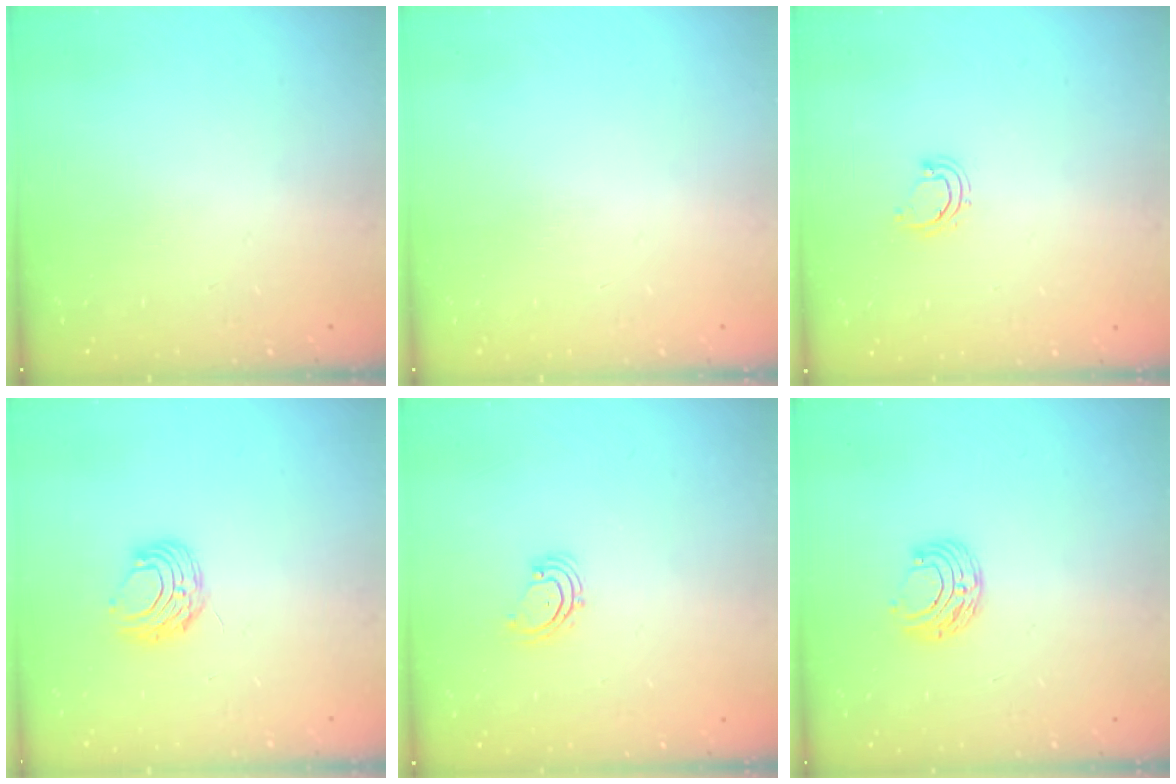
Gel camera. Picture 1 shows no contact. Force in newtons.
{"total": 0.0}
{"total": 4.1, "press": 4.1, "slide": 0.3}
{"total": 7.6, "press": 7.6, "slide": 0.5}
{"total": 2.8, "press": 2.8, "slide": 0.2}
{"total": 7.6, "press": 7.5, "slide": 0.6}